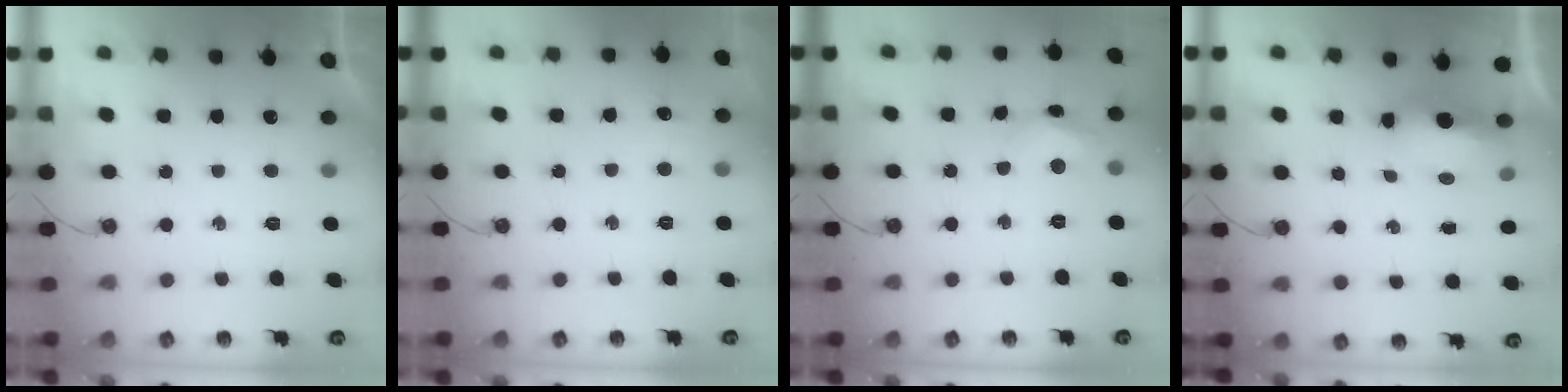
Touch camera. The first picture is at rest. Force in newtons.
{"total": 3.9, "press": 3.9, "slide": 0.2}
{"total": 9.7, "press": 9.7, "slide": 0.7}
{"total": 10.6, "press": 8.4, "slide": 6.5}